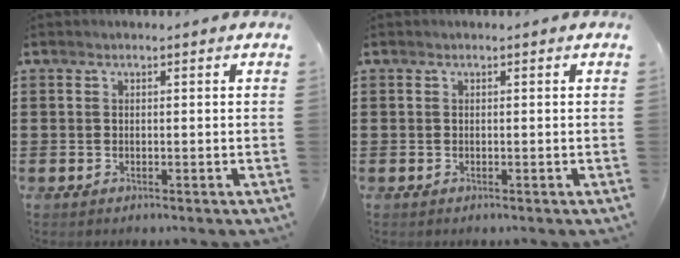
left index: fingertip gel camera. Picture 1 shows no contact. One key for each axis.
{"total": 0.0}